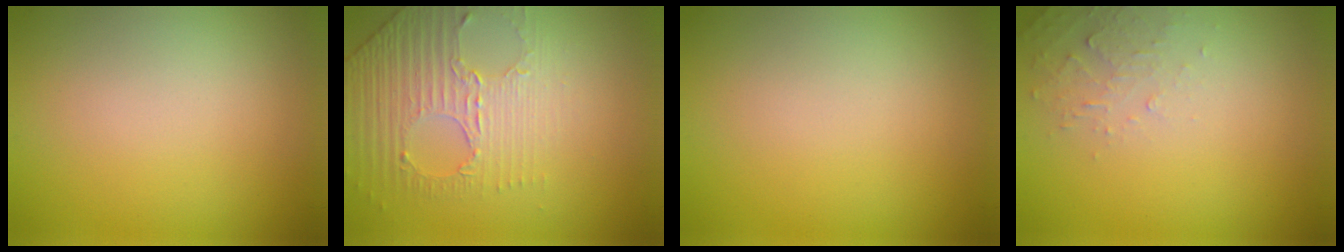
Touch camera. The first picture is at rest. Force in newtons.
{"total": 4.3, "press": 2.9, "slide": 3.2}
{"total": 0.0}
{"total": 1.7, "press": 1.7, "slide": 0.2}